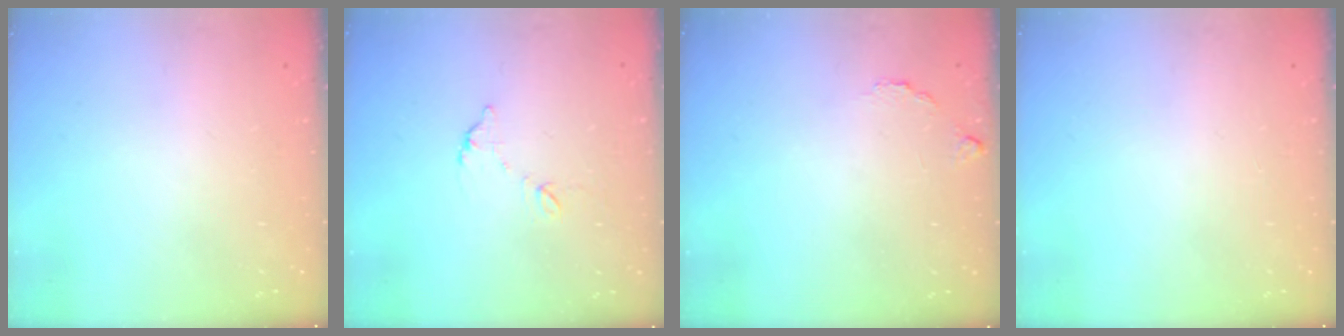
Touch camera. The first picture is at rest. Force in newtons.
{"total": 6.2, "press": 6.2, "slide": 0.4}
{"total": 5.2, "press": 5.2, "slide": 0.3}
{"total": 0.0}